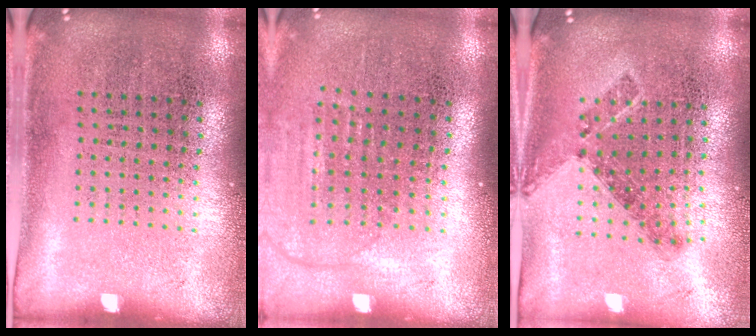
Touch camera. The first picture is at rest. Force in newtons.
{"total": 1.3, "press": 1.2, "slide": 0.6}
{"total": 0.7, "press": 0.7, "slide": 0.3}